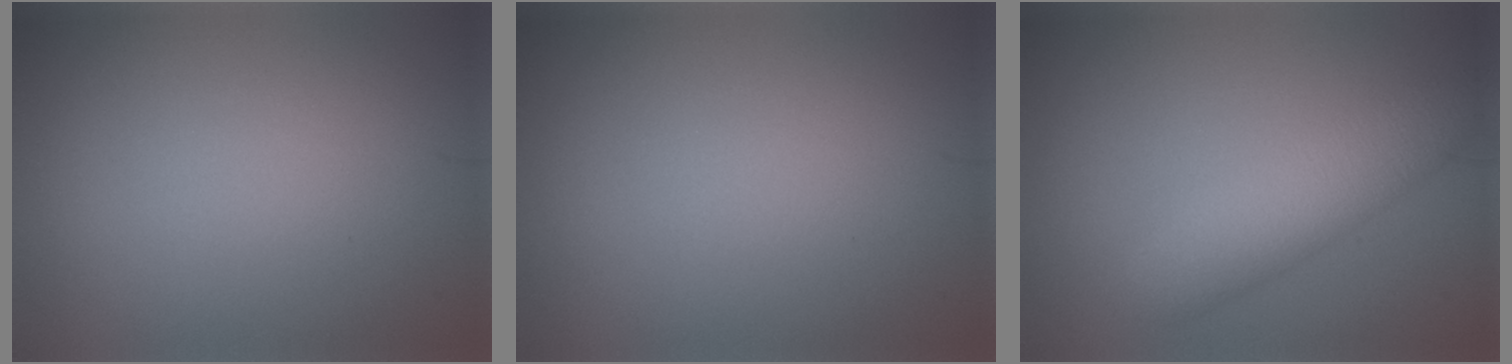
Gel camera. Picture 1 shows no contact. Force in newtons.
{"total": 0.0}
{"total": 4.2, "press": 4.2, "slide": 0.1}